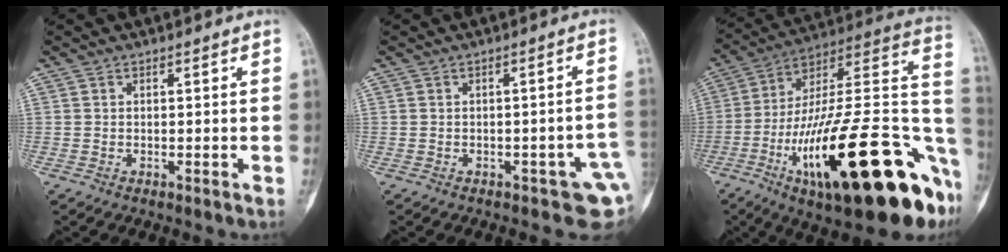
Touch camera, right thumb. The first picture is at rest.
{"total": 7.0, "force": [-2.0, 3.3, 5.8], "torque": [-0.048, 0.023, -0.020]}
{"total": 37.5, "force": [-13.3, 11.1, 33.3], "torque": [-0.424, 0.044, -0.212]}